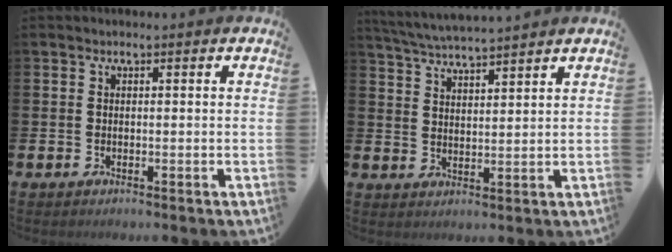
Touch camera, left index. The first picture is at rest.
{"total": 4.8, "force": [4.8, -0.2, 0.8], "torque": [-0.036, -0.024, 0.087]}